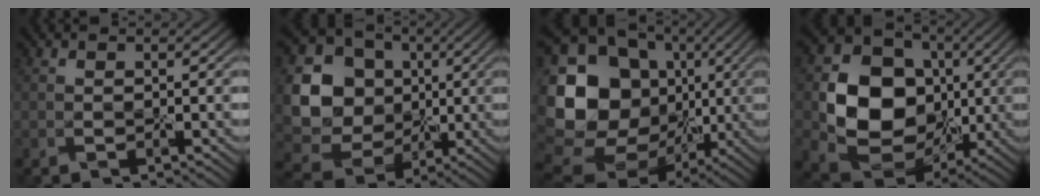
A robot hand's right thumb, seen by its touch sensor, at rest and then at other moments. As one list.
[{"total": 12.1, "force": [1.5, 11.1, 4.5], "torque": [-0.153, -0.015, 0.032]}, {"total": 19.3, "force": [1.1, 16.7, 9.7], "torque": [-0.236, -0.010, 0.031]}, {"total": 12.2, "force": [0.3, 10.3, 6.6], "torque": [-0.139, -0.010, 0.002]}]